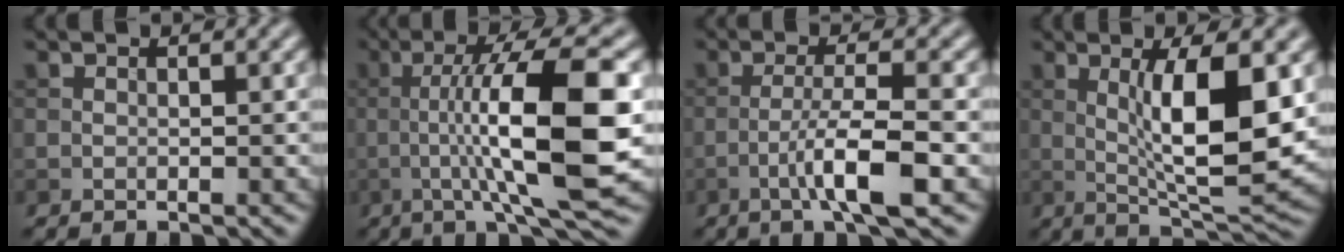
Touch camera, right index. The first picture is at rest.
{"total": 11.7, "force": [-1.1, 2.0, 11.4], "torque": [-0.173, 0.014, -0.017]}
{"total": 5.5, "force": [-2.1, 0.7, 5.1], "torque": [-0.086, 0.008, -0.041]}
{"total": 8.8, "force": [1.0, 2.1, 8.5], "torque": [-0.134, -0.010, 0.023]}